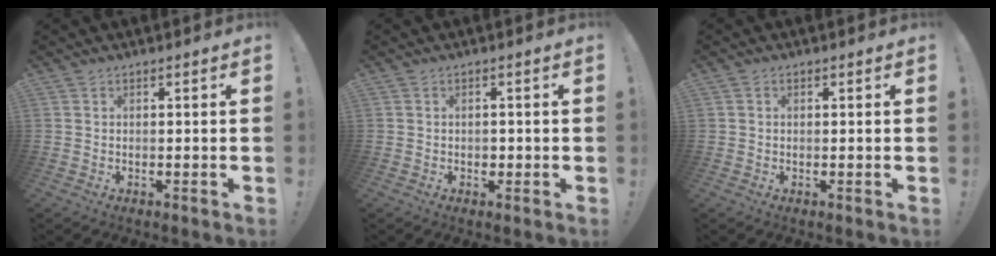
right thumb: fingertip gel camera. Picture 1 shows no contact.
{"total": 1.5, "force": [-0.3, 1.4, 0.5], "torque": [-0.003, 0.000, -0.007]}
{"total": 0.6, "force": [-0.1, 0.5, 0.2], "torque": [-0.004, 0.002, -0.002]}